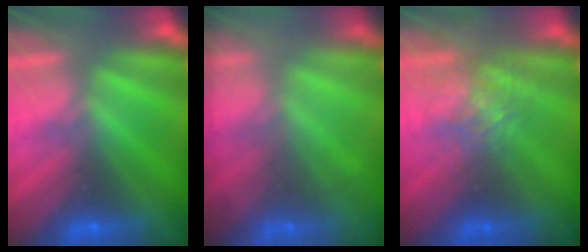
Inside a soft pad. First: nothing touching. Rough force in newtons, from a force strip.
{"total": 5.9}
{"total": 2.7}